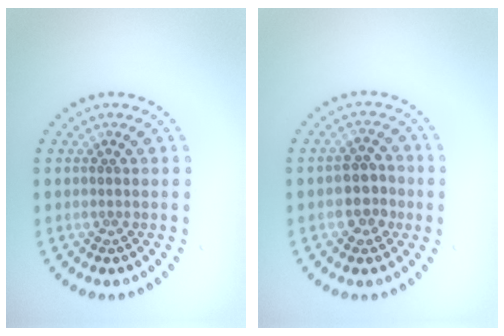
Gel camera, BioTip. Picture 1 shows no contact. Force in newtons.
{"total": 2.8, "press": 2.7, "slide": 0.7}